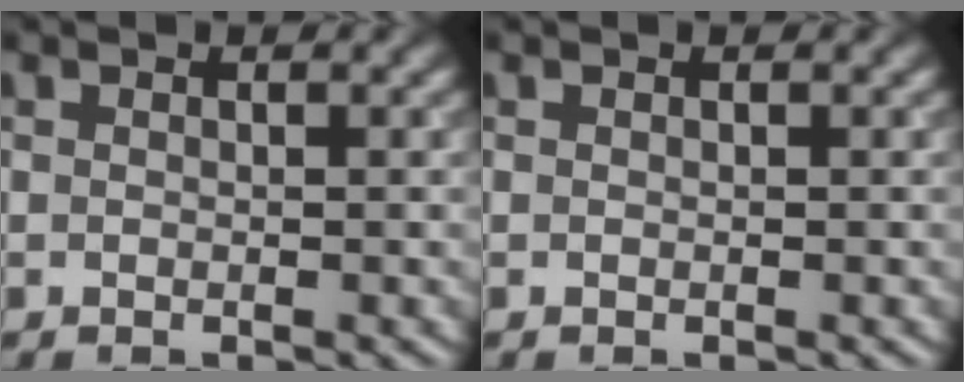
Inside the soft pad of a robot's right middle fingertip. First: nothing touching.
{"total": 0.0}